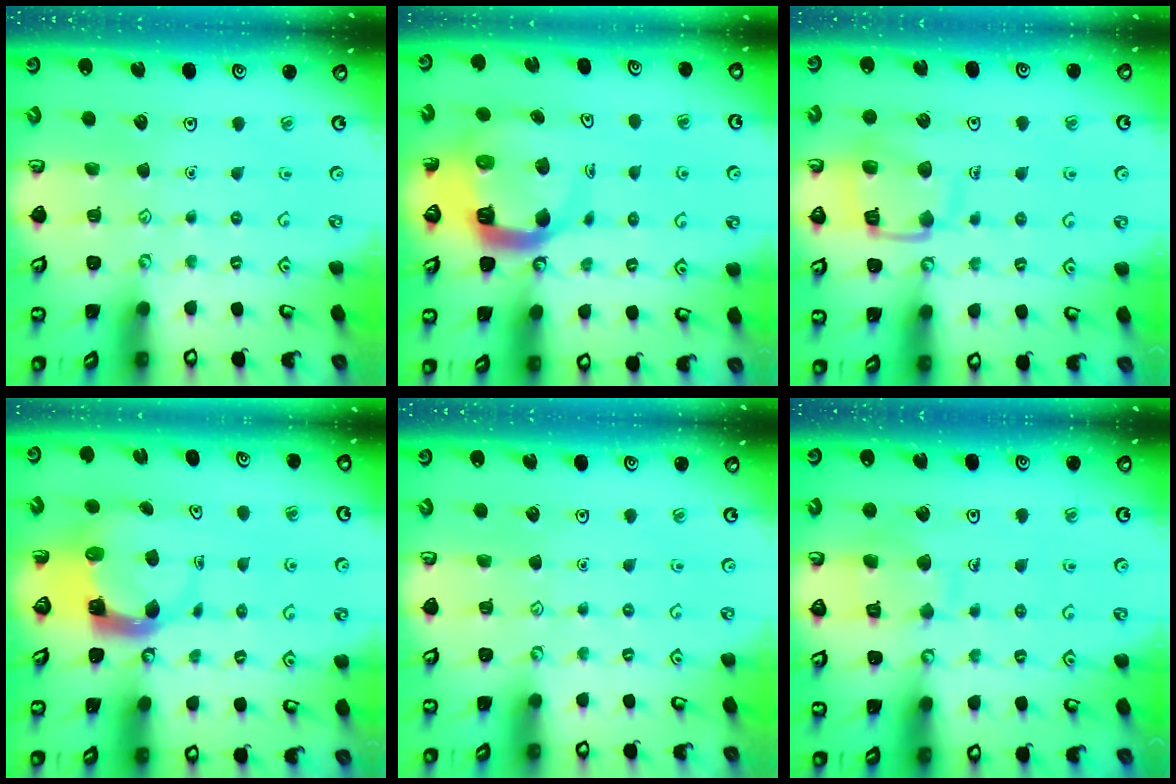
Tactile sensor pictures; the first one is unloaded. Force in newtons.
{"total": 10.3, "press": 10.2, "slide": 1.4}
{"total": 13.0, "press": 12.9, "slide": 1.5}
{"total": 4.0, "press": 3.9, "slide": 0.6}
{"total": 0.0}
{"total": 8.4, "press": 8.4, "slide": 0.8}